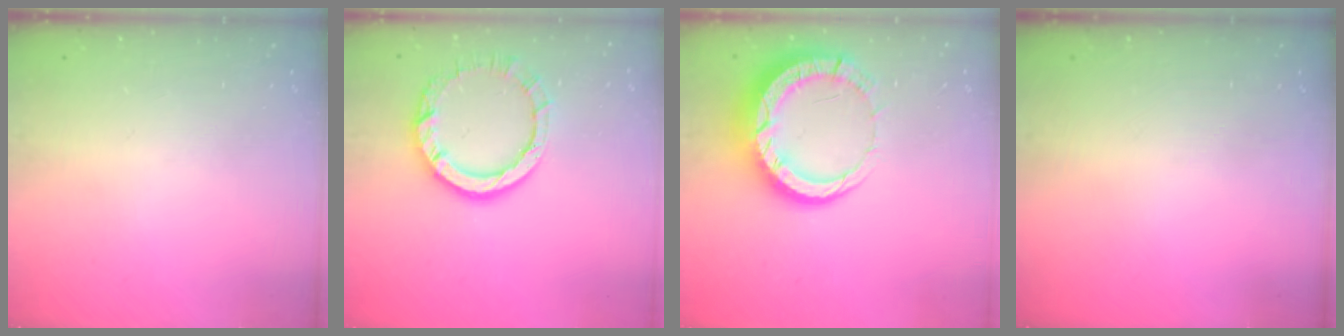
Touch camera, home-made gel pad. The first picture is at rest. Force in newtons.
{"total": 10.2, "press": 10.2, "slide": 0.9}
{"total": 13.4, "press": 13.3, "slide": 1.4}
{"total": 0.0}